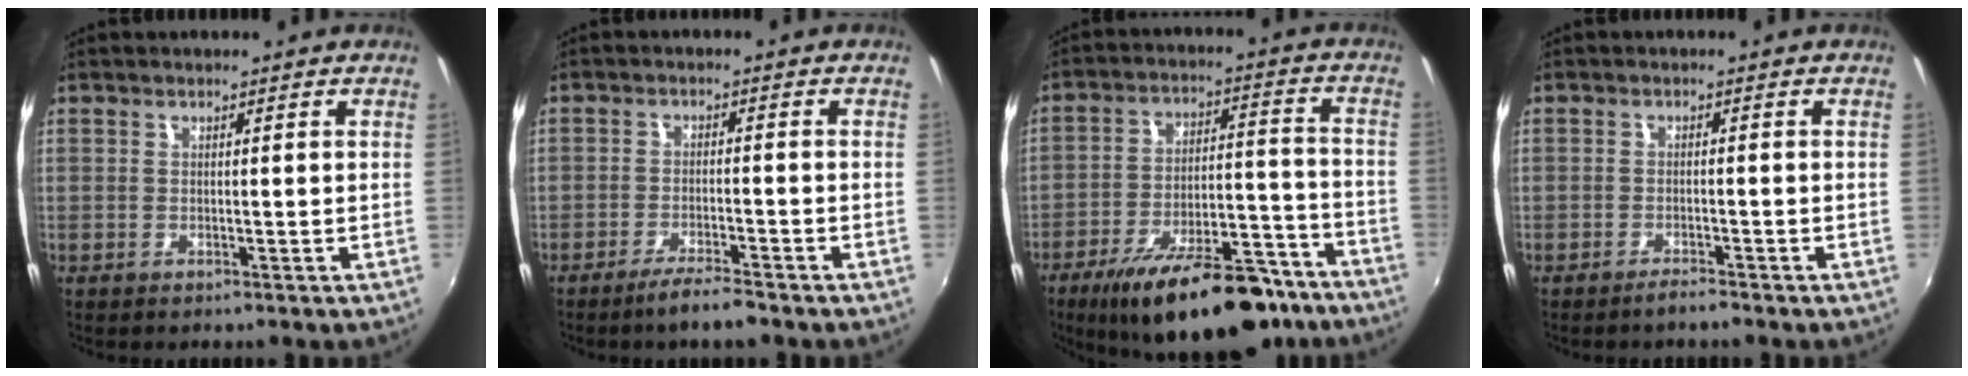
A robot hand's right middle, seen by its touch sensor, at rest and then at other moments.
{"total": 4.8, "force": [-3.9, 0.3, 2.7], "torque": [-0.065, -0.004, -0.070]}
{"total": 22.5, "force": [-16.9, 7.7, 12.7], "torque": [-0.204, -0.008, -0.236]}
{"total": 1.8, "force": [-1.7, 0.1, 0.6], "torque": [-0.019, -0.004, -0.031]}